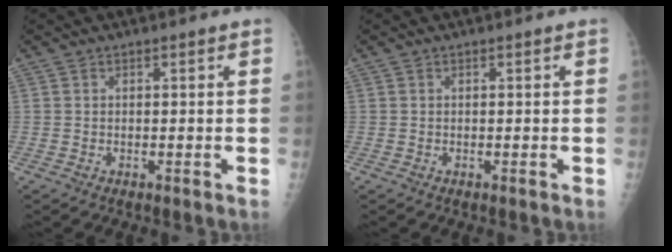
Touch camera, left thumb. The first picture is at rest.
{"total": 0.0}